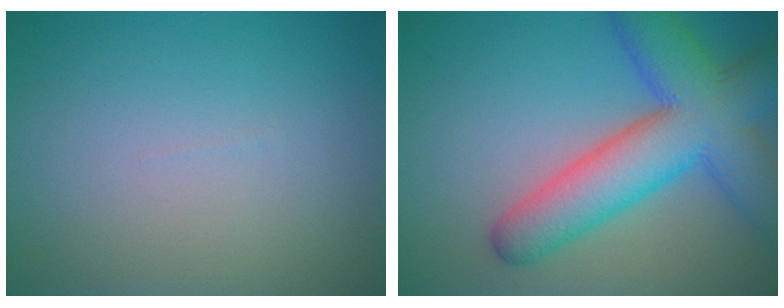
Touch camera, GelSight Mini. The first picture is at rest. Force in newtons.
{"total": 9.9, "press": 9.9, "slide": 0.4}